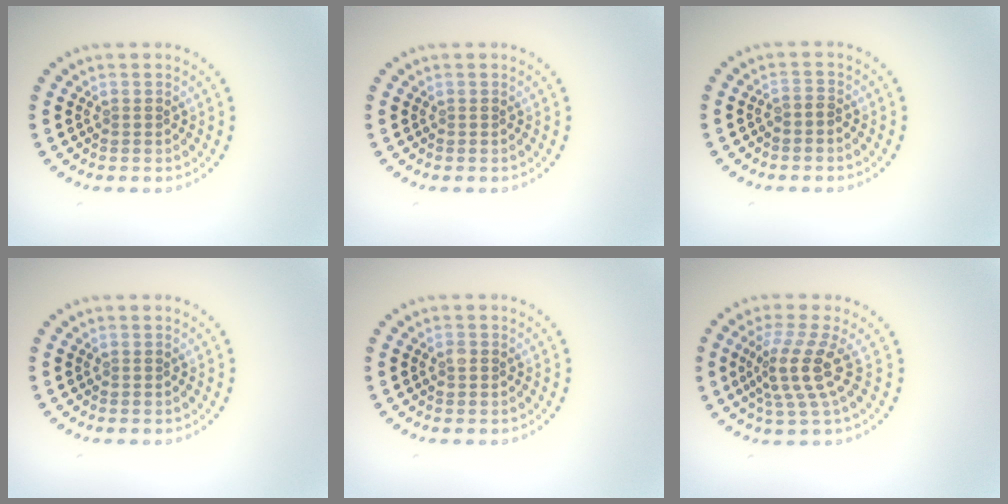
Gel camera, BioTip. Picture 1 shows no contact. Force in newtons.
{"total": 0.0}
{"total": 0.7, "press": 0.4, "slide": 0.6}
{"total": 0.0}
{"total": 1.2, "press": 1.2, "slide": 0.0}
{"total": 3.9, "press": 3.0, "slide": 2.6}